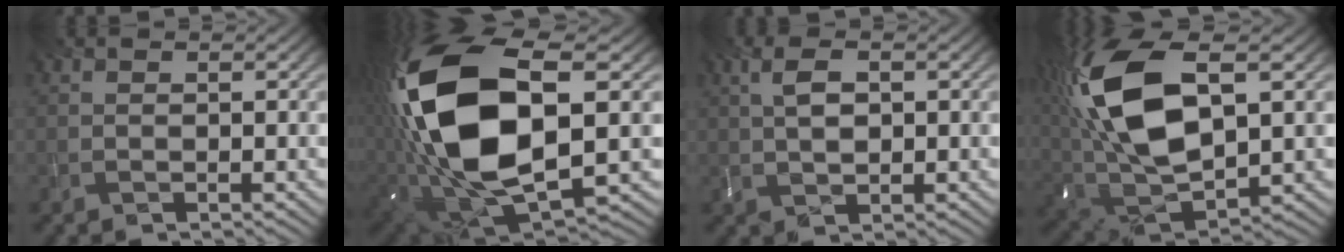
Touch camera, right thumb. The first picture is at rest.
{"total": 19.9, "force": [1.5, 11.4, 16.3], "torque": [-0.384, -0.036, 0.035]}
{"total": 3.7, "force": [0.9, 1.9, 3.1], "torque": [-0.074, 0.003, 0.018]}
{"total": 16.9, "force": [4.2, 8.7, 13.9], "torque": [-0.323, 0.009, 0.084]}